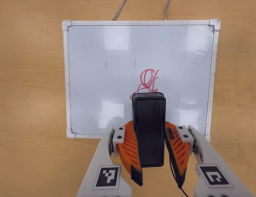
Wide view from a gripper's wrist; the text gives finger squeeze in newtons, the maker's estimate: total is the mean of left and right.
{"total": 8.5, "left": 7.6, "right": 9.3}